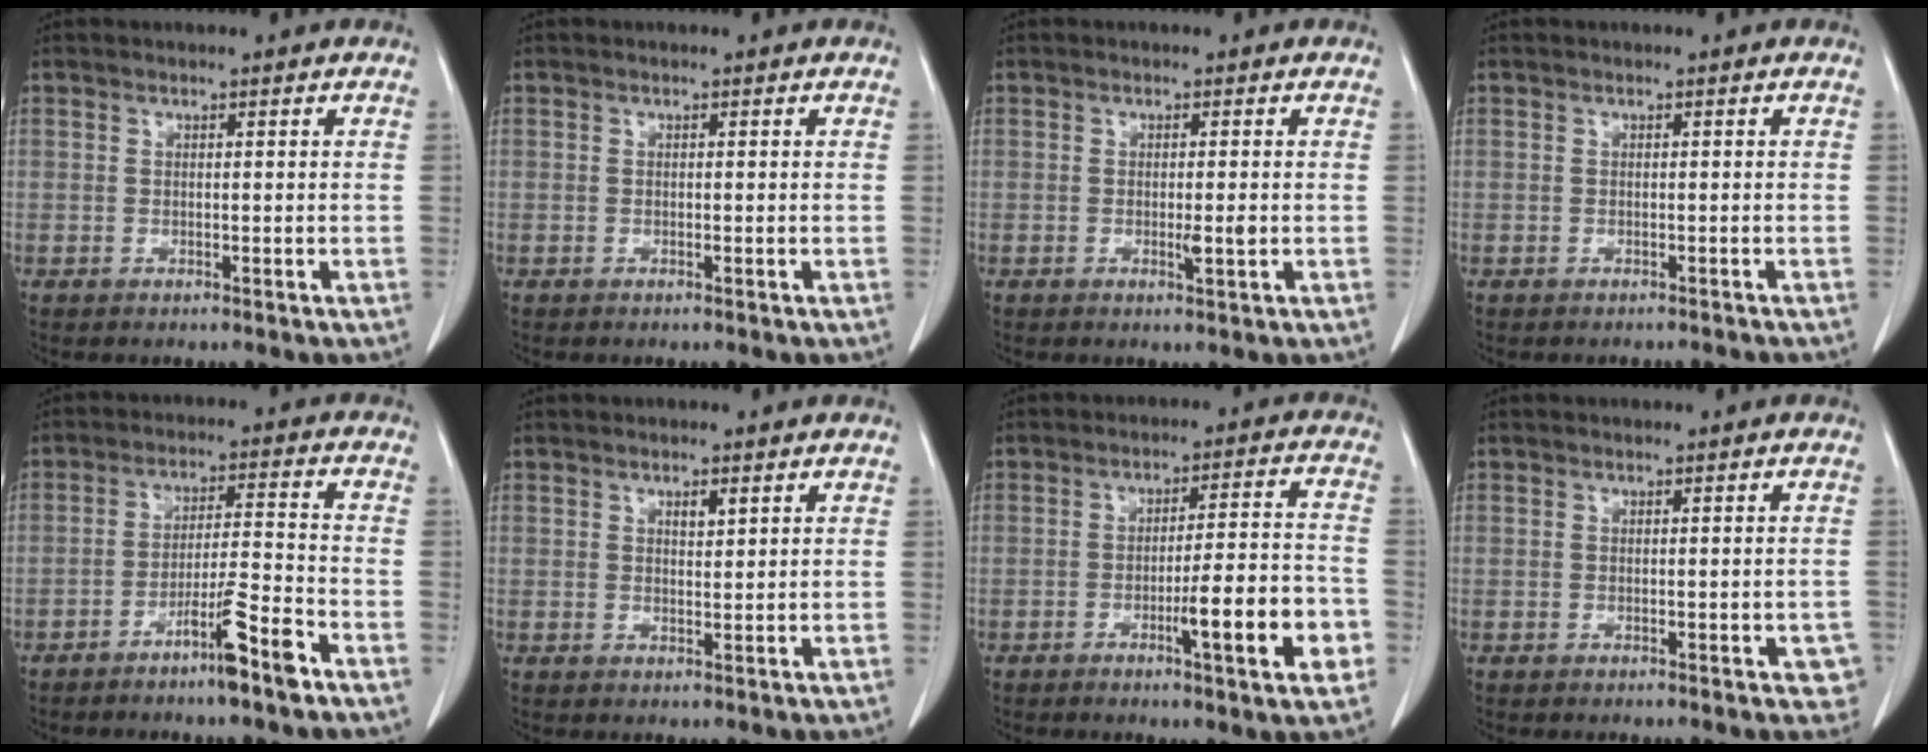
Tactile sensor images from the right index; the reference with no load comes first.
{"total": 0.0}
{"total": 1.9, "force": [-0.4, 0.2, 1.9], "torque": [-0.031, -0.003, -0.006]}
{"total": 2.6, "force": [-2.5, 0.5, 0.3], "torque": [-0.002, -0.007, -0.031]}
{"total": 7.7, "force": [-5.1, -0.3, 5.9], "torque": [-0.096, 0.000, -0.089]}
{"total": 1.7, "force": [0.9, 0.5, 1.3], "torque": [-0.022, -0.002, 0.015]}
{"total": 10.9, "force": [-3.9, 0.9, 10.1], "torque": [-0.142, 0.004, -0.056]}
{"total": 2.9, "force": [-1.0, 1.3, 2.5], "torque": [-0.014, 0.006, -0.007]}